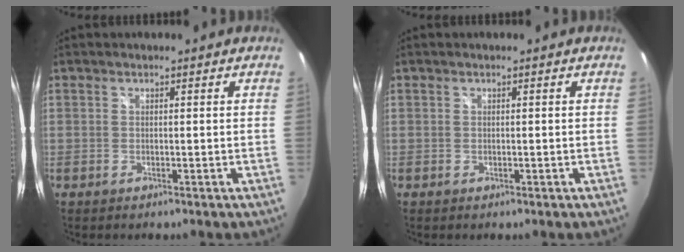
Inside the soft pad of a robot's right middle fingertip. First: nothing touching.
{"total": 0.0}